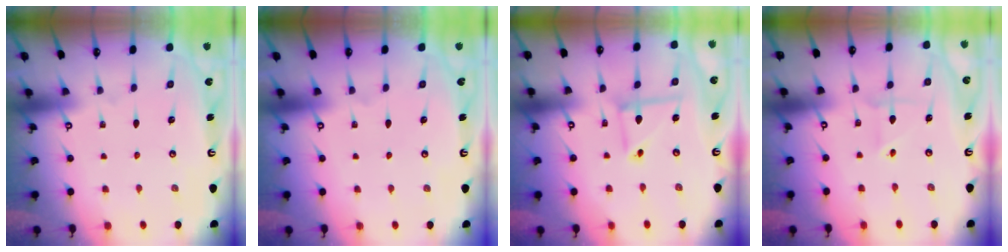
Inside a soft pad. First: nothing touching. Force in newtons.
{"total": 0.0}
{"total": 7.3, "press": 7.2, "slide": 0.6}
{"total": 2.6, "press": 2.6, "slide": 0.3}